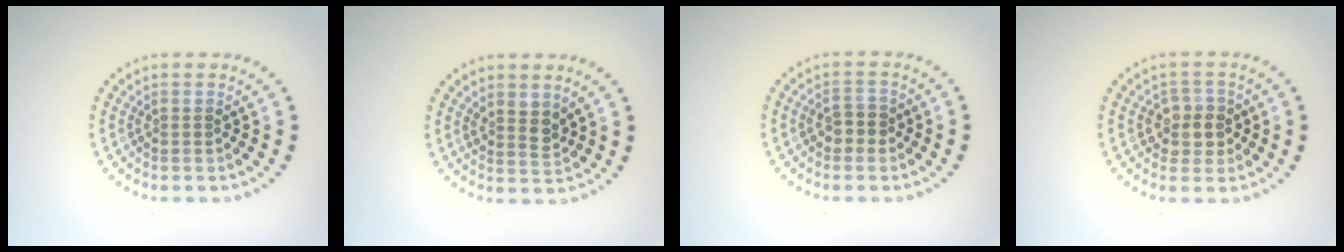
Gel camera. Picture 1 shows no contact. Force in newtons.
{"total": 1.9, "press": 1.6, "slide": 1.0}
{"total": 1.8, "press": 1.8, "slide": 0.5}
{"total": 2.6, "press": 2.4, "slide": 1.0}